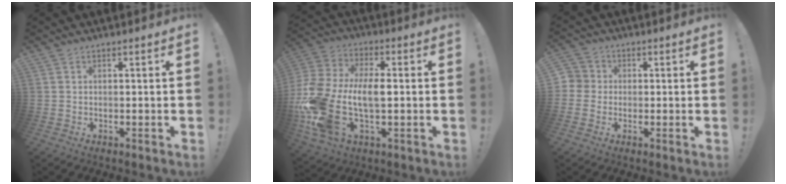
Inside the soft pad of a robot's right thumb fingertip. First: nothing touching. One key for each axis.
{"total": 19.1, "fx": -1.9, "fy": 11.9, "fz": 14.8, "tx": -0.297, "ty": 0.009, "tz": -0.029}
{"total": 4.1, "fx": -0.5, "fy": 3.9, "fz": 1.0, "tx": -0.023, "ty": 0.006, "tz": -0.011}